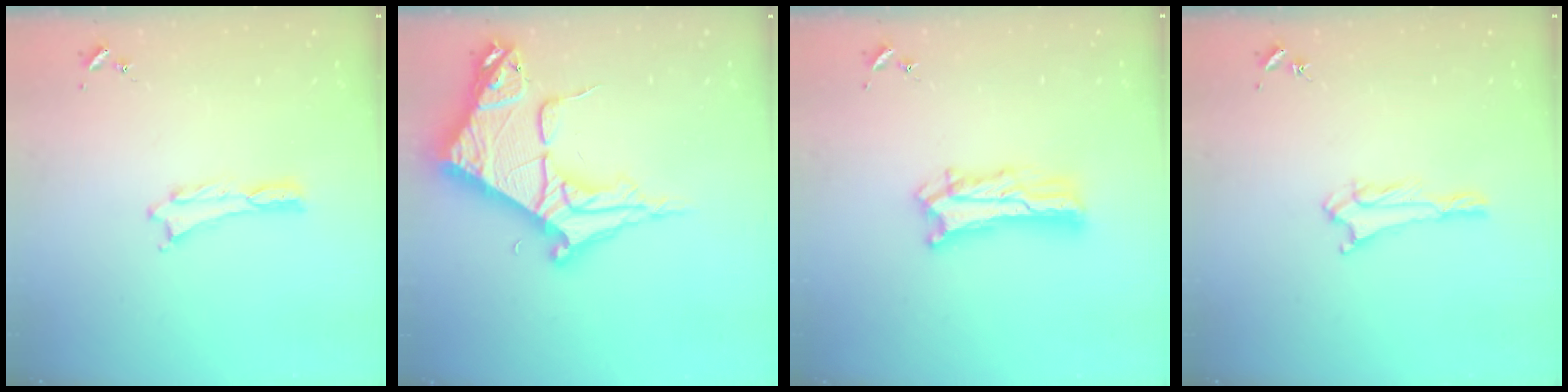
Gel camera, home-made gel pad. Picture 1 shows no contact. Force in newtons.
{"total": 10.6, "press": 10.5, "slide": 1.3}
{"total": 7.3, "press": 7.3, "slide": 0.7}
{"total": 1.7, "press": 1.7, "slide": 0.2}